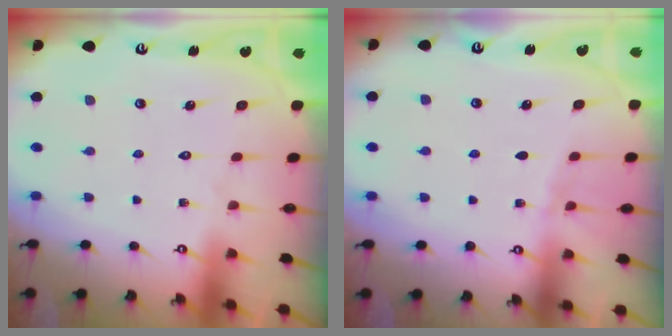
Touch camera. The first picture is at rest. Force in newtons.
{"total": 2.1, "press": 2.0, "slide": 0.3}